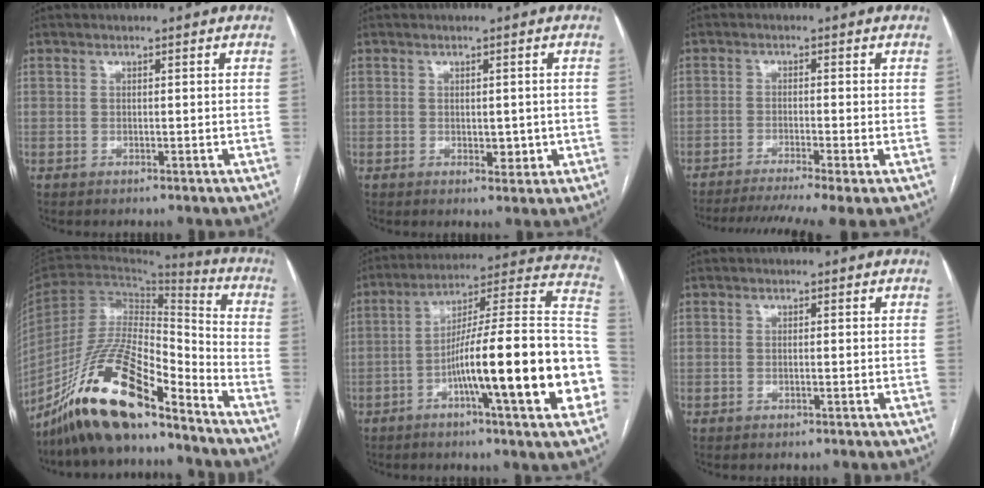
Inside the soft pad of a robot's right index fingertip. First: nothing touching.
{"total": 2.8, "force": [-0.3, 1.7, 2.2], "torque": [-0.026, 0.001, 0.004]}
{"total": 10.4, "force": [-7.9, -0.4, 6.7], "torque": [-0.099, -0.015, -0.122]}
{"total": 18.9, "force": [-14.1, 3.9, 12.0], "torque": [-0.234, -0.002, -0.257]}
{"total": 24.1, "force": [-6.6, 1.7, 23.1], "torque": [-0.261, 0.018, -0.101]}
{"total": 0.0}